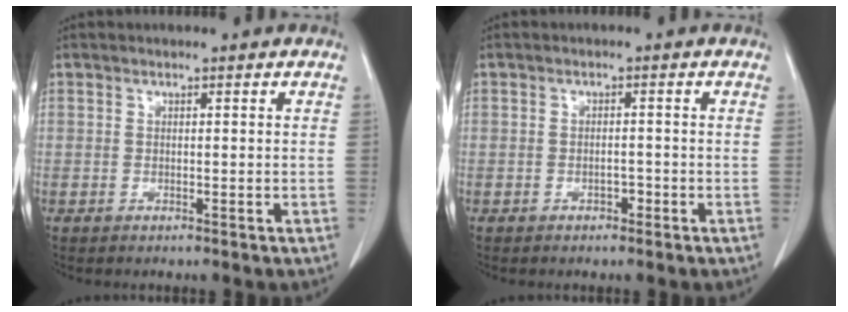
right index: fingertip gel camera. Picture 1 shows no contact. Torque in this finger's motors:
{"motor_torque": [-0.07, 0.04, 0.00, 0.00]}